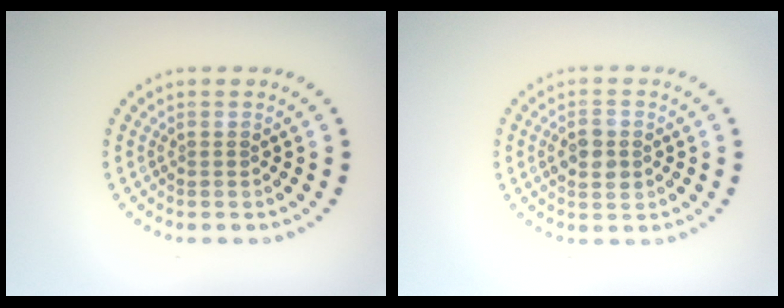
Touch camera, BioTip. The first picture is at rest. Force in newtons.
{"total": 2.7, "press": 2.7, "slide": 0.1}